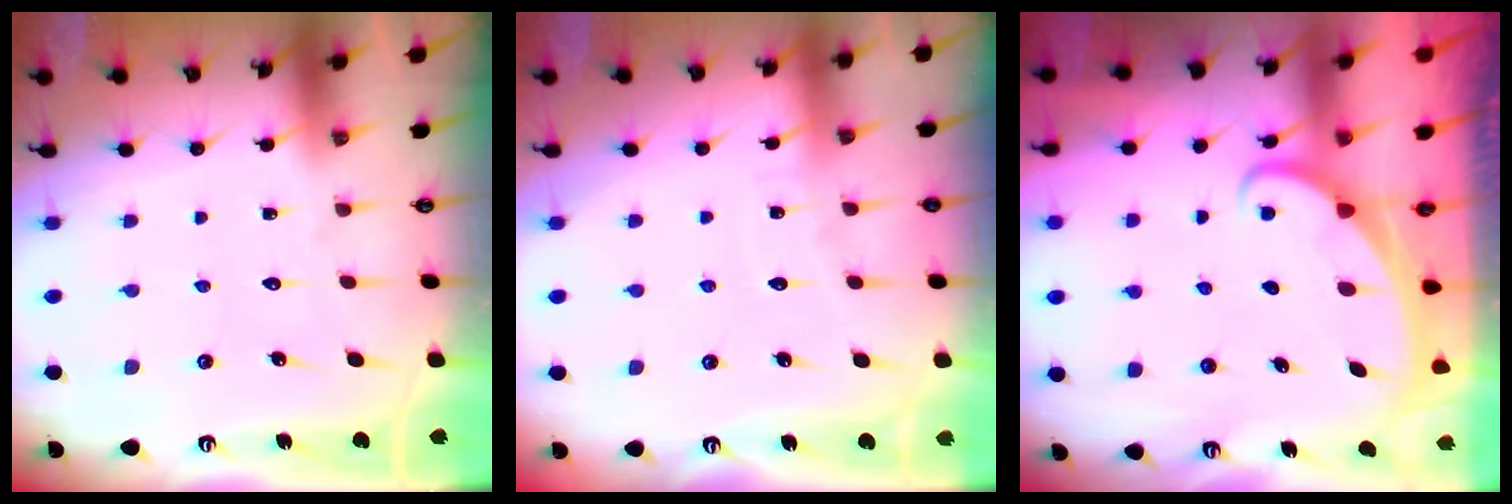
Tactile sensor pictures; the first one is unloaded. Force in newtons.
{"total": 2.9, "press": 2.9, "slide": 0.4}
{"total": 1.5, "press": 1.5, "slide": 0.1}